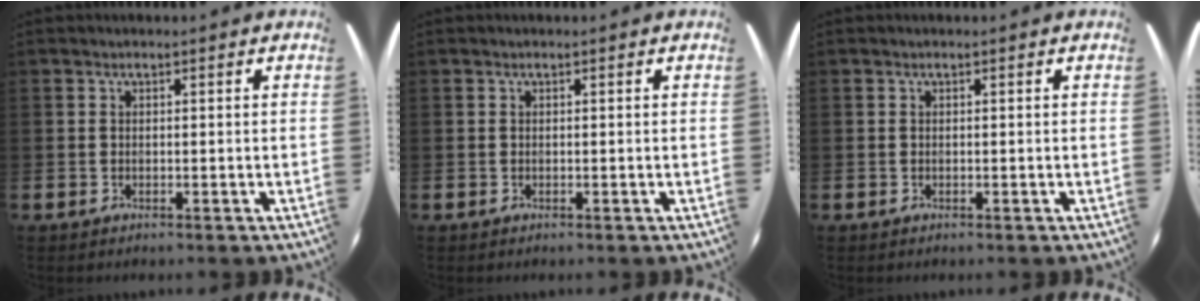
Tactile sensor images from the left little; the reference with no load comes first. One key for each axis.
{"total": 0.0}
{"total": 0.0}